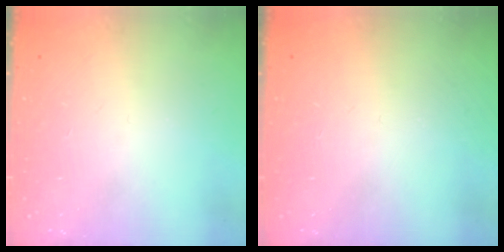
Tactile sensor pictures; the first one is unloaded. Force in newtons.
{"total": 0.0}